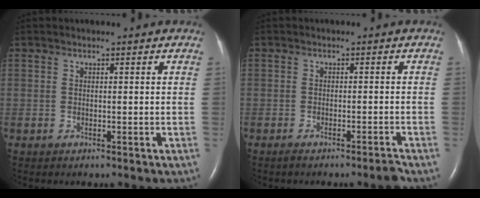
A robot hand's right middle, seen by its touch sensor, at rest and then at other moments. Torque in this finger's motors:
{"motor_torque": [-0.04, 0.05, -0.02, 0.01]}